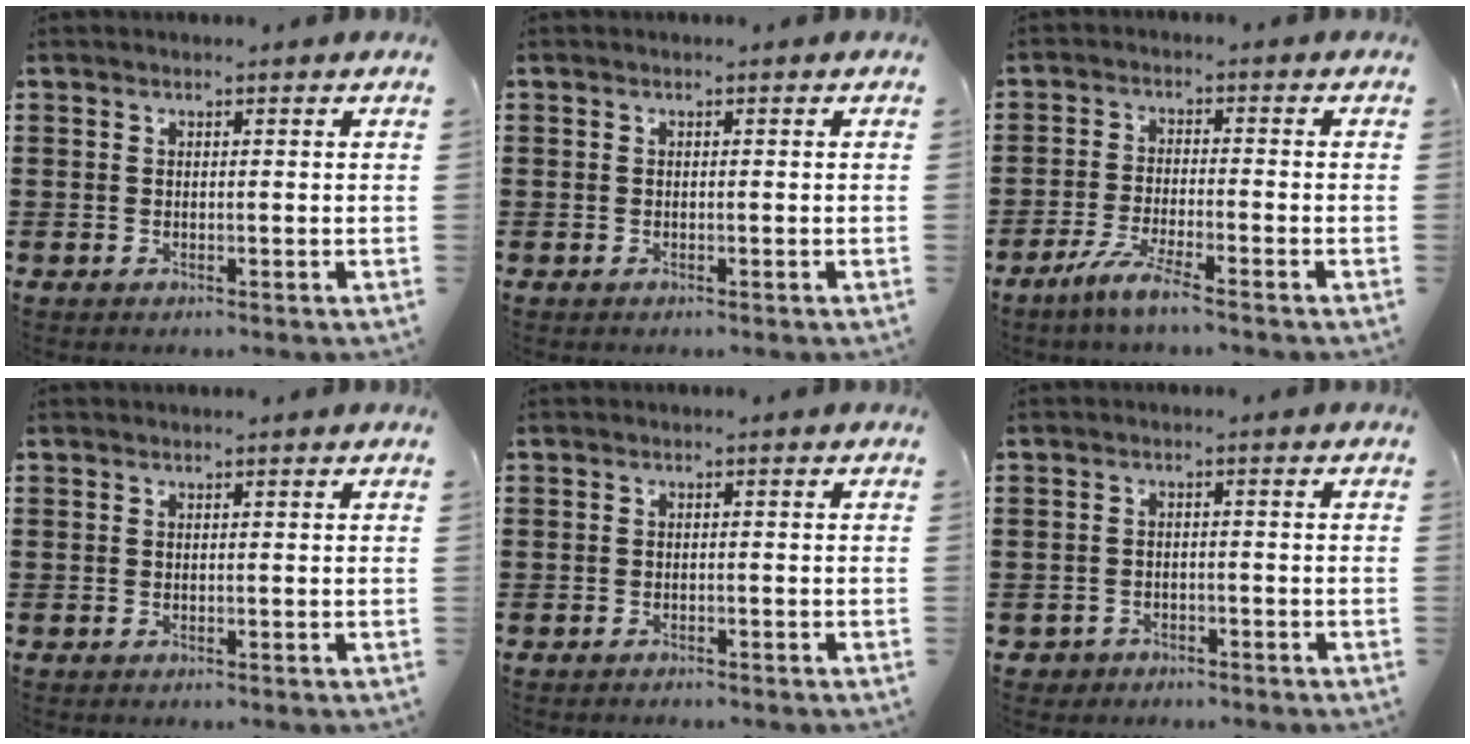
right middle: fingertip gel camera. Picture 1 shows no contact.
{"total": 0.6, "force": [-0.3, 0.5, 0.0], "torque": [0.000, 0.004, -0.007]}
{"total": 5.0, "force": [-3.9, 0.0, 3.2], "torque": [-0.072, -0.012, -0.073]}
{"total": 0.0}
{"total": 1.2, "force": [-1.0, 0.5, 0.0], "torque": [-0.001, 0.004, -0.024]}
{"total": 2.1, "force": [-1.8, 1.0, -0.1], "torque": [-0.006, 0.000, -0.042]}